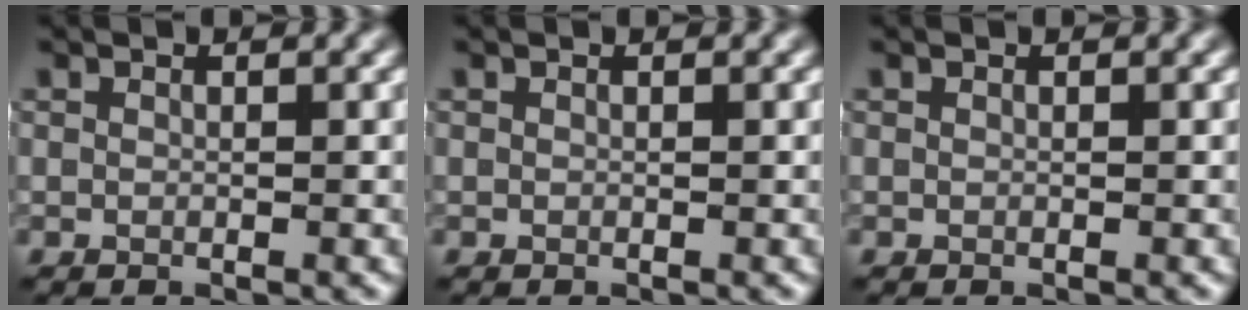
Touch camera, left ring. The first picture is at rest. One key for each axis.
{"total": 0.0}
{"total": 0.0}